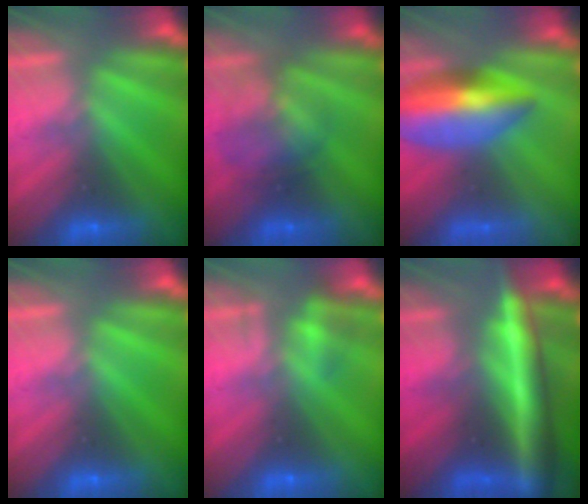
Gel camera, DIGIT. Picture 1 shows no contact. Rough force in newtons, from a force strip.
{"total": 2.3}
{"total": 6.0}
{"total": 0.0}
{"total": 2.1}
{"total": 6.6}